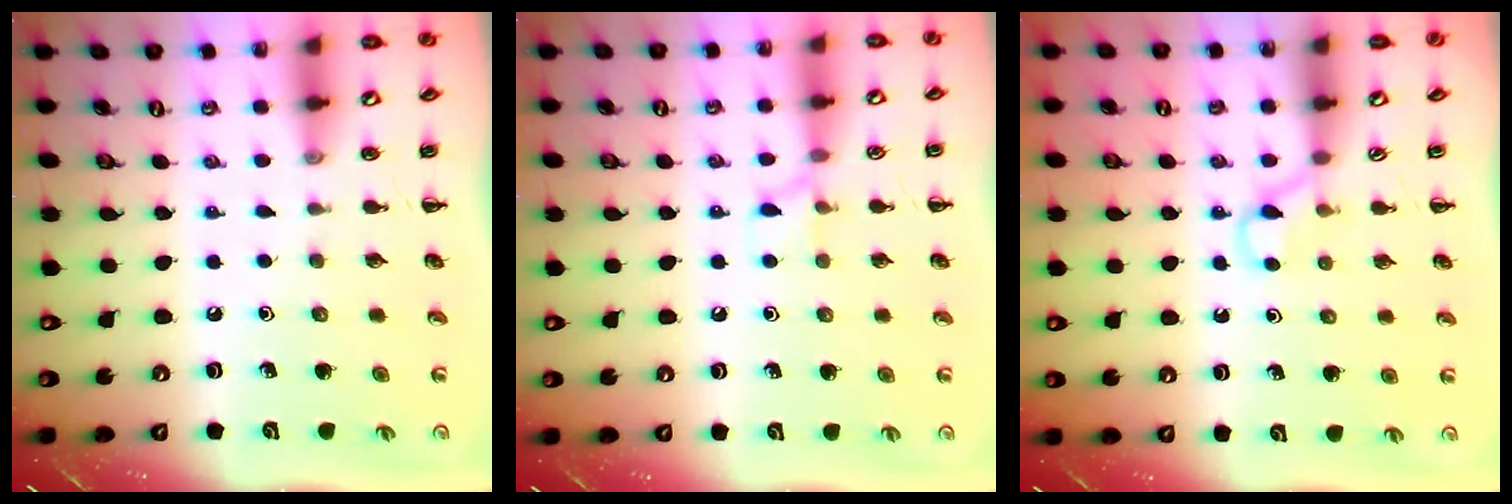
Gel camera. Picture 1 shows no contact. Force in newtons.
{"total": 5.3, "press": 5.2, "slide": 1.1}
{"total": 2.7, "press": 2.4, "slide": 1.1}